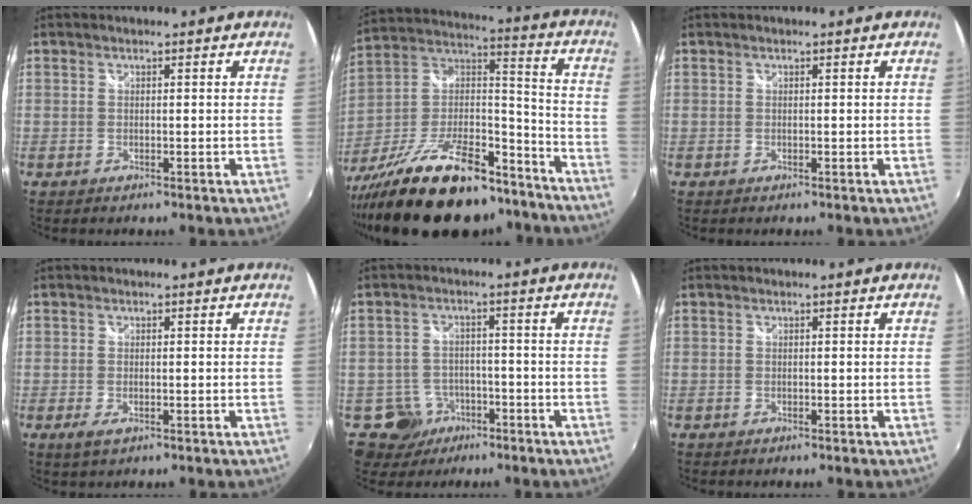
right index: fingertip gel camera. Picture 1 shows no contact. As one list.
[{"total": 27.0, "force": [-19.2, 10.8, 15.7], "torque": [-0.285, 0.004, -0.294]}, {"total": 0.0}, {"total": 2.2, "force": [-0.6, 1.0, 1.8], "torque": [-0.035, -0.009, -0.007]}, {"total": 6.6, "force": [-3.4, 5.6, 0.9], "torque": [-0.035, 0.012, -0.044]}, {"total": 0.0}]